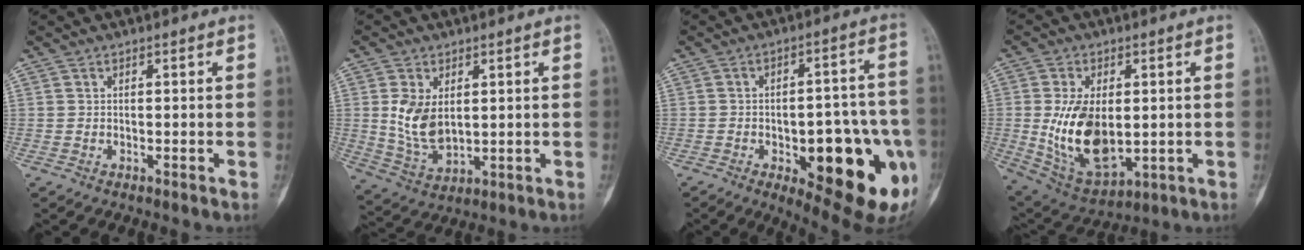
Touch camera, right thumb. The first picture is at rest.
{"total": 8.6, "force": [1.6, 5.3, 6.7], "torque": [-0.120, -0.016, 0.048]}
{"total": 24.8, "force": [-7.5, 9.3, 21.8], "torque": [-0.222, 0.019, -0.075]}
{"total": 13.2, "force": [0.2, 7.9, 10.5], "torque": [-0.174, -0.013, 0.027]}